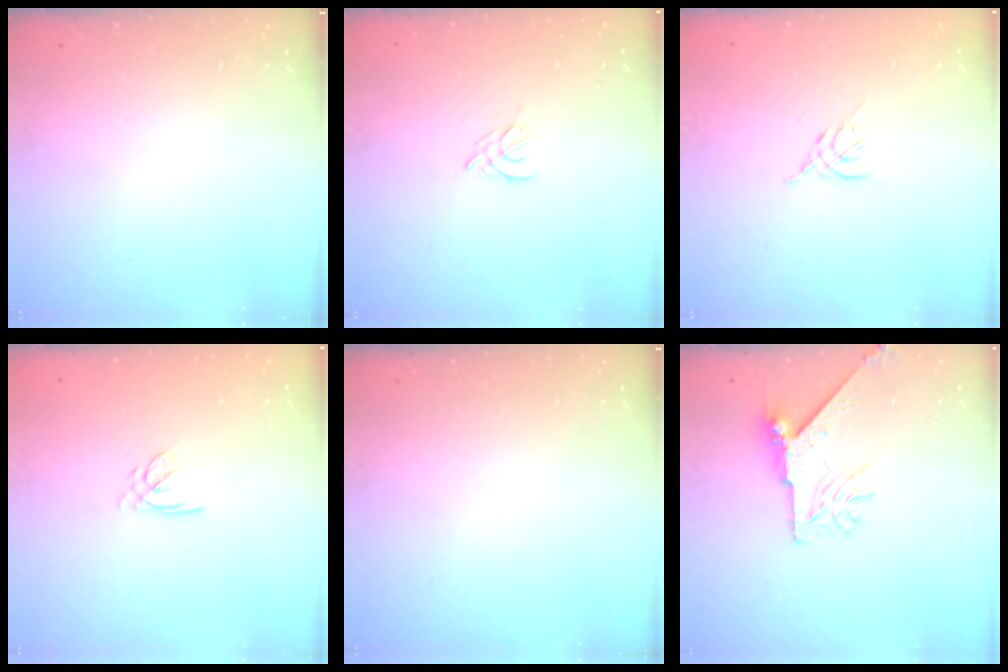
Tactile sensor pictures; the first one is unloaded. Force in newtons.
{"total": 4.3, "press": 4.2, "slide": 0.7}
{"total": 2.6, "press": 2.5, "slide": 0.8}
{"total": 2.2, "press": 2.2, "slide": 0.3}
{"total": 0.0}
{"total": 8.3, "press": 8.2, "slide": 0.8}